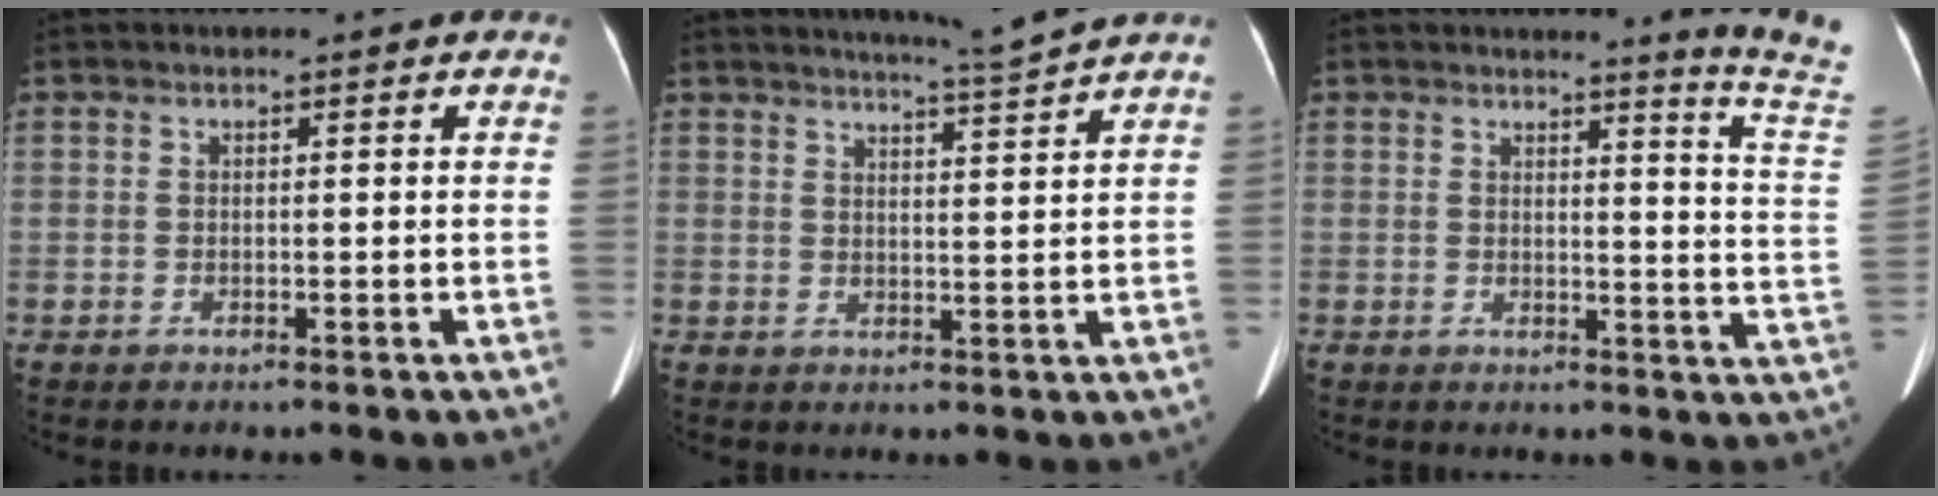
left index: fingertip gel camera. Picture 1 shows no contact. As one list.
[{"total": 5.9, "force": [5.4, -2.0, 1.4], "torque": [-0.030, -0.016, 0.084]}, {"total": 9.7, "force": [9.0, -2.9, 2.2], "torque": [-0.030, -0.111, 0.087]}]